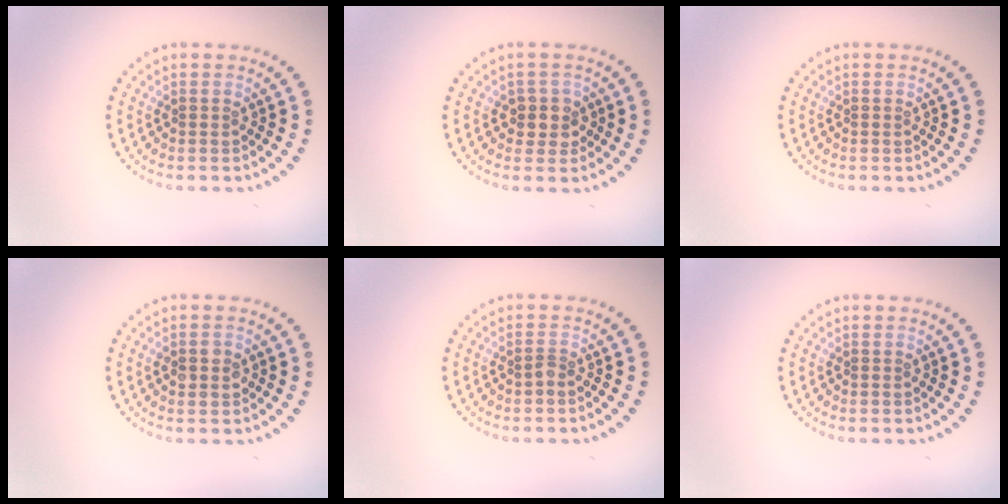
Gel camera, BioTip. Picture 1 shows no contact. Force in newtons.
{"total": 2.1, "press": 1.9, "slide": 1.0}
{"total": 0.0}
{"total": 2.0, "press": 2.0, "slide": 0.1}
{"total": 0.8, "press": 0.5, "slide": 0.6}
{"total": 0.0}